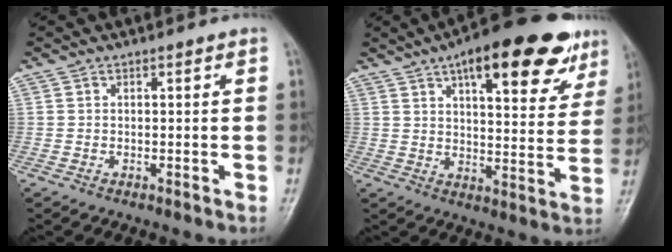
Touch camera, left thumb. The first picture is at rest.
{"total": 21.3, "force": [12.1, 7.6, 15.8], "torque": [-0.183, -0.023, 0.168]}